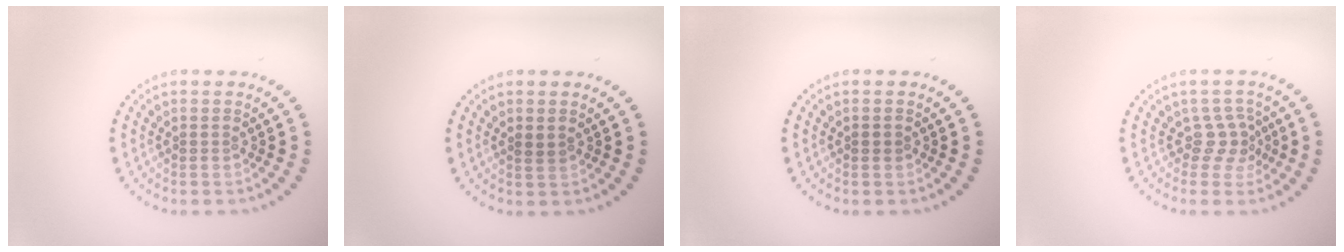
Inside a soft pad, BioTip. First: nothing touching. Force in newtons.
{"total": 0.8, "press": 0.7, "slide": 0.3}
{"total": 0.8, "press": 0.8, "slide": 0.0}
{"total": 2.2, "press": 1.5, "slide": 1.5}